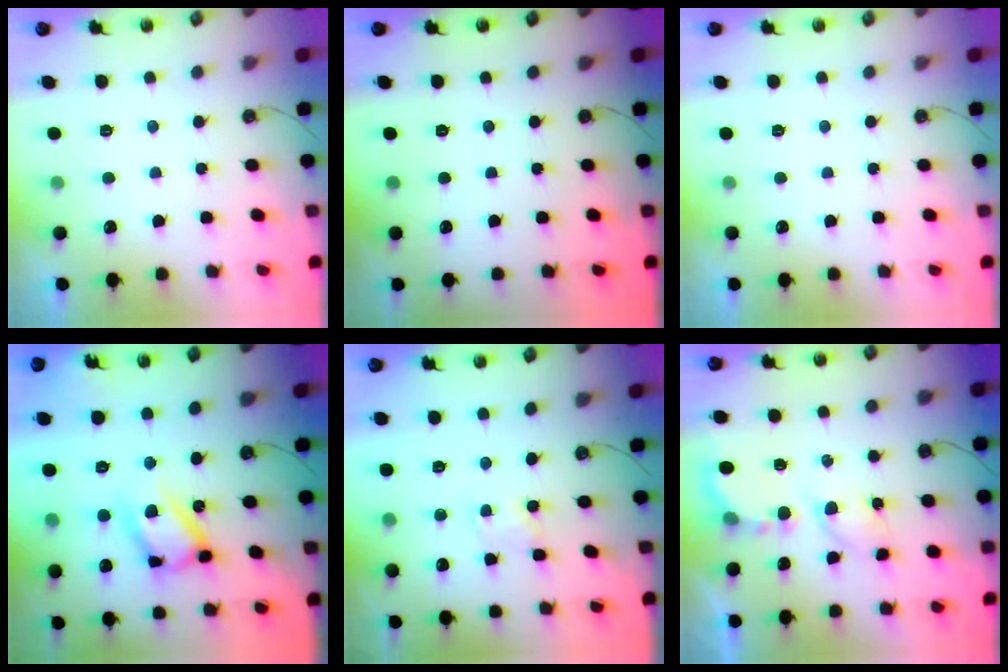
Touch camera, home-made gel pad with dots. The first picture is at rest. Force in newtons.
{"total": 0.0}
{"total": 0.0}
{"total": 16.7, "press": 16.5, "slide": 2.3}
{"total": 2.7, "press": 2.7, "slide": 0.2}
{"total": 6.4, "press": 6.3, "slide": 0.5}